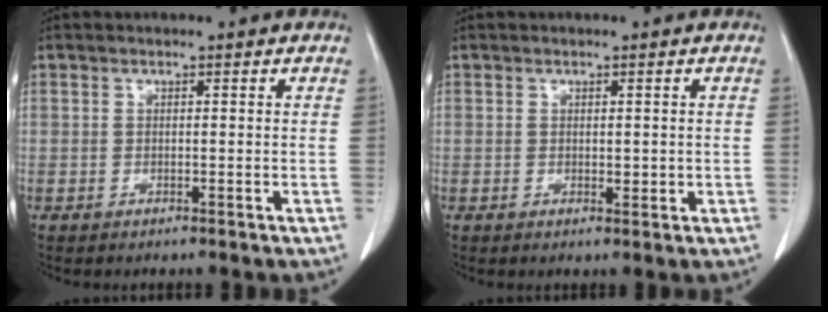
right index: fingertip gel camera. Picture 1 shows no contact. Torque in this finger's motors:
{"motor_torque": [-0.38, 0.53, -0.02, 0.01]}